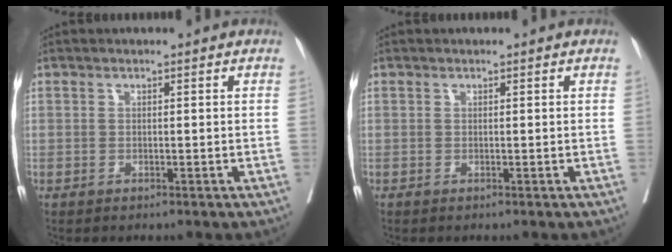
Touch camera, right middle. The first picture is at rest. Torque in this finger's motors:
{"motor_torque": [-0.01, 0.00, 0.00, -0.02]}